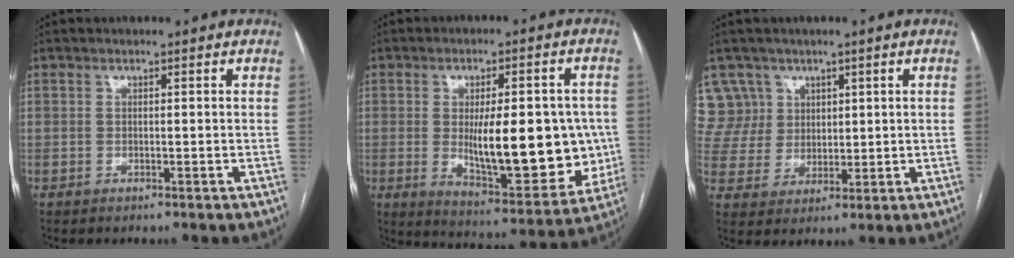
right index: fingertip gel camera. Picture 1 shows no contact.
{"total": 18.1, "force": [-1.1, 6.1, 17.0], "torque": [-0.233, -0.003, 0.004]}
{"total": 7.7, "force": [4.3, 6.4, -0.5], "torque": [0.010, 0.020, 0.095]}